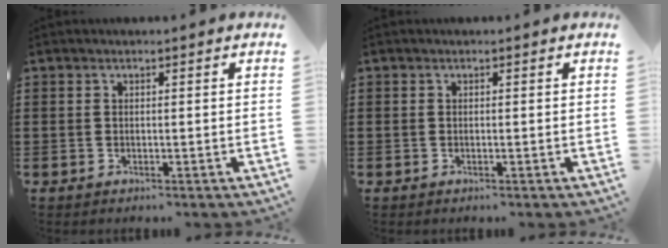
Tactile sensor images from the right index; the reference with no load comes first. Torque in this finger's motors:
{"motor_torque": [-0.07, 0.24, 0.00, -0.01]}